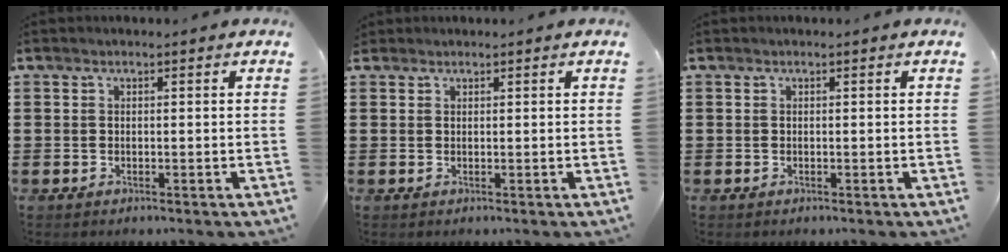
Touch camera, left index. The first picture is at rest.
{"total": 0.6, "force": [0.5, 0.3, 0.0], "torque": [-0.002, 0.001, 0.010]}
{"total": 0.0}